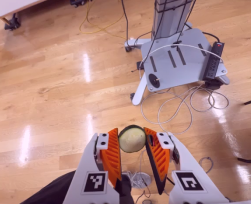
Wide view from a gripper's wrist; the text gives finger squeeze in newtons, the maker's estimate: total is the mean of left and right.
{"total": 8.1, "left": 7.9, "right": 8.3}